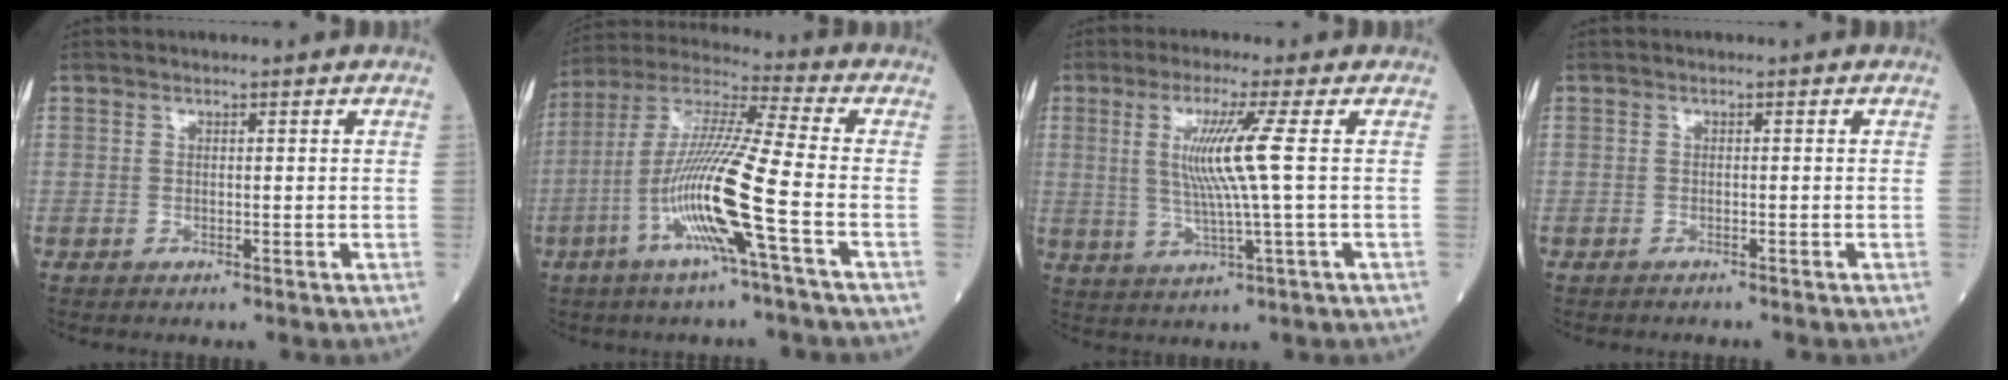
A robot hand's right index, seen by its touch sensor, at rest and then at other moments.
{"total": 14.6, "force": [-4.8, -1.0, 13.7], "torque": [-0.280, -0.004, -0.098]}
{"total": 7.7, "force": [1.2, -1.6, 7.4], "torque": [-0.150, -0.005, 0.032]}
{"total": 1.3, "force": [-1.3, 0.1, 0.2], "torque": [-0.007, -0.001, -0.016]}